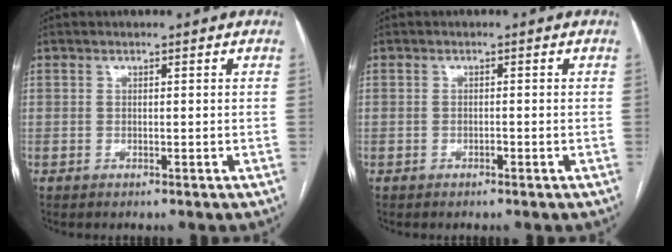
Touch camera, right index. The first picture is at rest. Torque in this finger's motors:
{"motor_torque": [0.12, 0.08, 0.15, 0.03]}